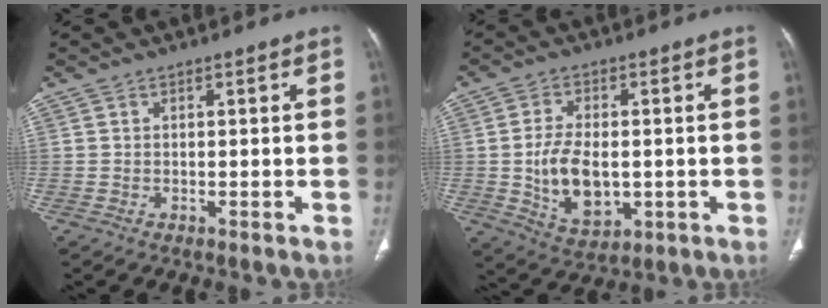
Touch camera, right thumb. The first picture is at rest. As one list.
[{"total": 10.7, "force": [-1.0, 6.4, 8.4], "torque": [-0.141, -0.005, -0.006]}]